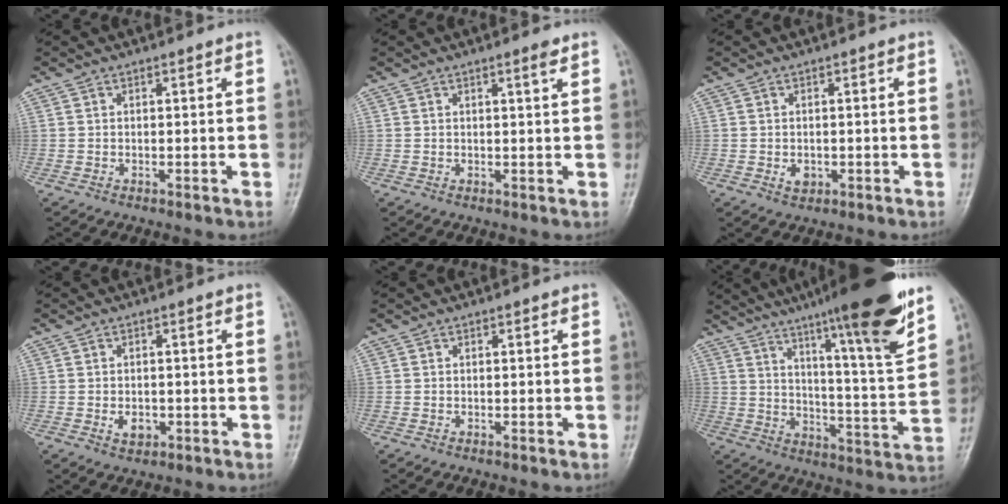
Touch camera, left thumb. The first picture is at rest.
{"total": 1.7, "force": [1.0, 0.0, 1.3], "torque": [-0.019, -0.006, 0.016]}
{"total": 1.8, "force": [-0.5, 1.5, 1.0], "torque": [-0.007, 0.000, -0.002]}
{"total": 2.8, "force": [-0.9, 2.1, 1.7], "torque": [-0.018, 0.001, -0.008]}
{"total": 0.0}
{"total": 21.4, "force": [14.6, 1.6, 15.6], "torque": [-0.209, -0.066, 0.216]}